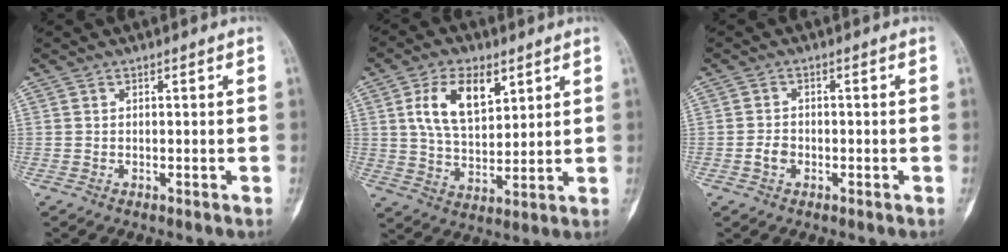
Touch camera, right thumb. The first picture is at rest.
{"total": 11.8, "force": [4.9, 6.5, 8.5], "torque": [-0.135, -0.017, 0.095]}
{"total": 2.4, "force": [-0.9, 1.8, 1.4], "torque": [-0.020, 0.008, -0.018]}